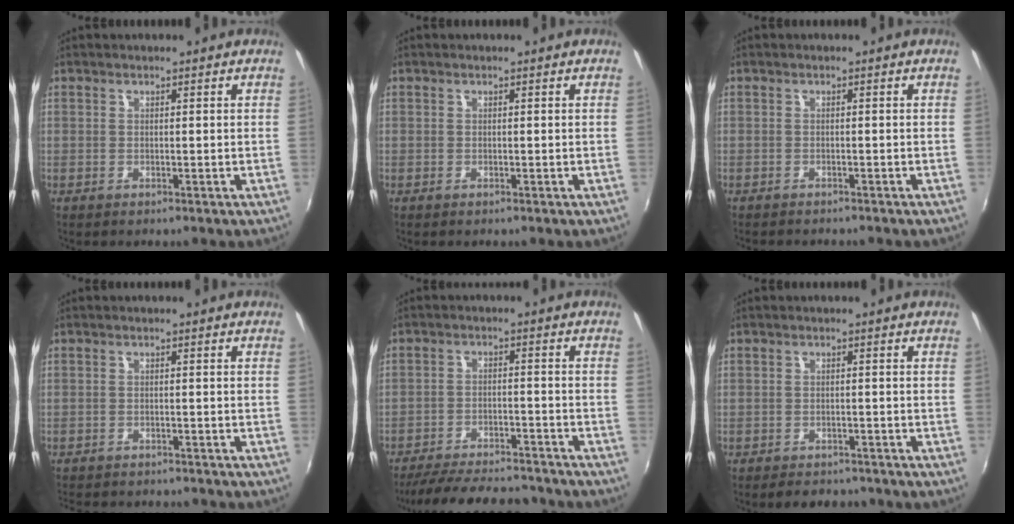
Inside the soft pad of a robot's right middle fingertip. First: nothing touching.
{"total": 0.0}
{"total": 2.0, "force": [-1.9, 0.2, 0.7], "torque": [-0.022, -0.013, -0.032]}
{"total": 6.4, "force": [-5.9, 1.2, 2.2], "torque": [-0.056, -0.018, -0.088]}
{"total": 16.6, "force": [-14.6, 3.9, 7.0], "torque": [-0.147, -0.009, -0.211]}
{"total": 4.6, "force": [-3.9, 1.9, 1.5], "torque": [-0.036, -0.004, -0.055]}